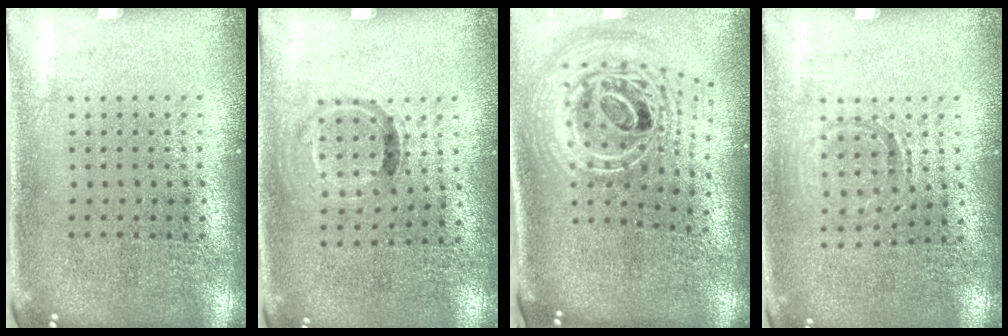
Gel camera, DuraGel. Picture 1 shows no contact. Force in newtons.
{"total": 0.8, "press": 0.6, "slide": 0.6}
{"total": 2.8, "press": 1.9, "slide": 2.0}
{"total": 0.8, "press": 0.8, "slide": 0.3}